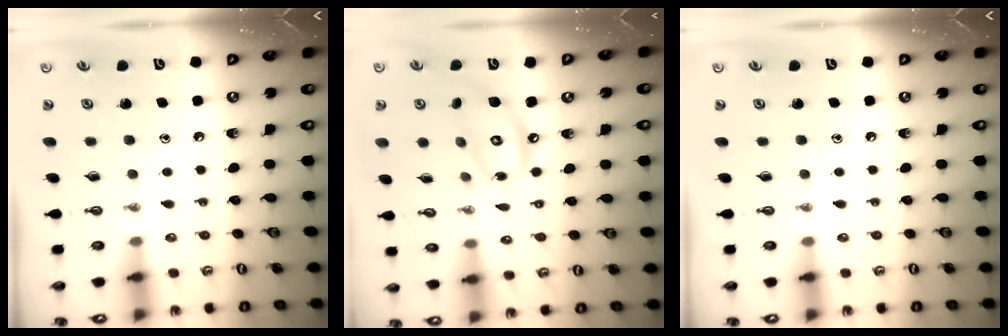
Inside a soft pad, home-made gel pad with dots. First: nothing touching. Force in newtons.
{"total": 12.3, "press": 12.3, "slide": 1.1}
{"total": 0.0}